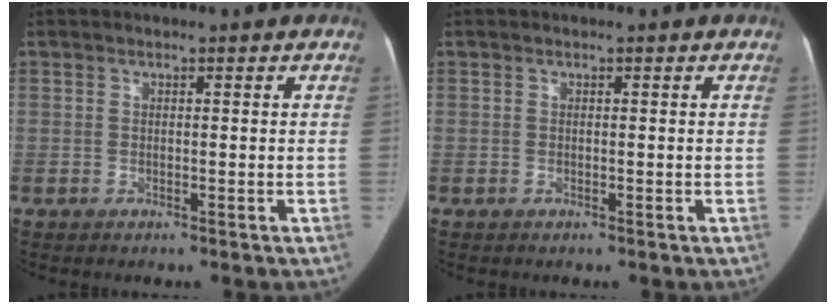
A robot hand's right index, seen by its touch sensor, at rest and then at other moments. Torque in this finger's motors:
{"motor_torque": [0.00, 0.00, 0.01, 0.01]}